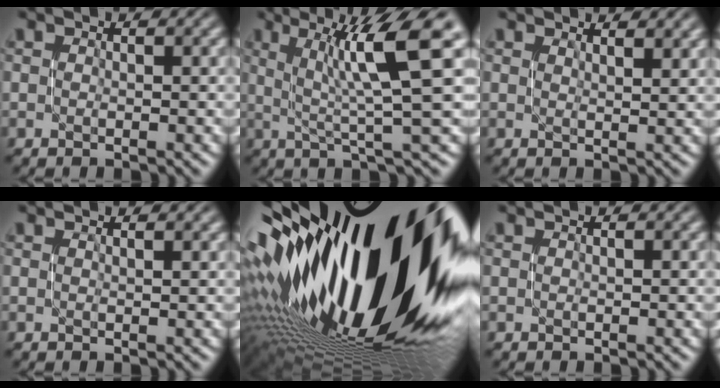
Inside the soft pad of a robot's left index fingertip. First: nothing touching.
{"total": 8.6, "force": [2.8, 1.5, 8.0], "torque": [-0.108, 0.010, 0.049]}
{"total": 2.8, "force": [2.3, 0.9, 1.4], "torque": [-0.013, 0.004, 0.030]}
{"total": 0.7, "force": [0.5, 0.2, 0.4], "torque": [-0.001, 0.002, 0.008]}
{"total": 22.3, "force": [3.2, 9.6, 19.9], "torque": [-0.336, -0.021, 0.040]}
{"total": 0.0}